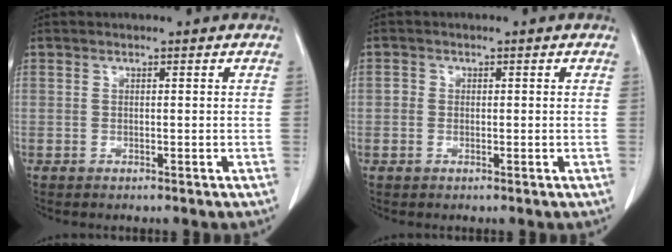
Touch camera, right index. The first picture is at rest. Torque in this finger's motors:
{"motor_torque": [0.10, 0.07, 0.02, 0.01]}